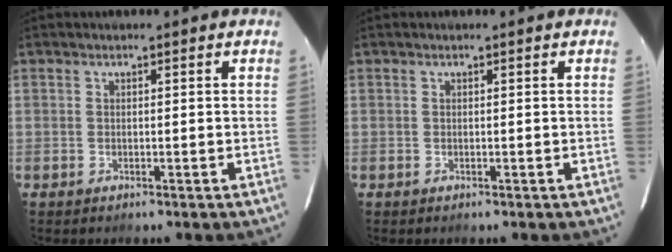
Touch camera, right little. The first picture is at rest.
{"total": 0.0}